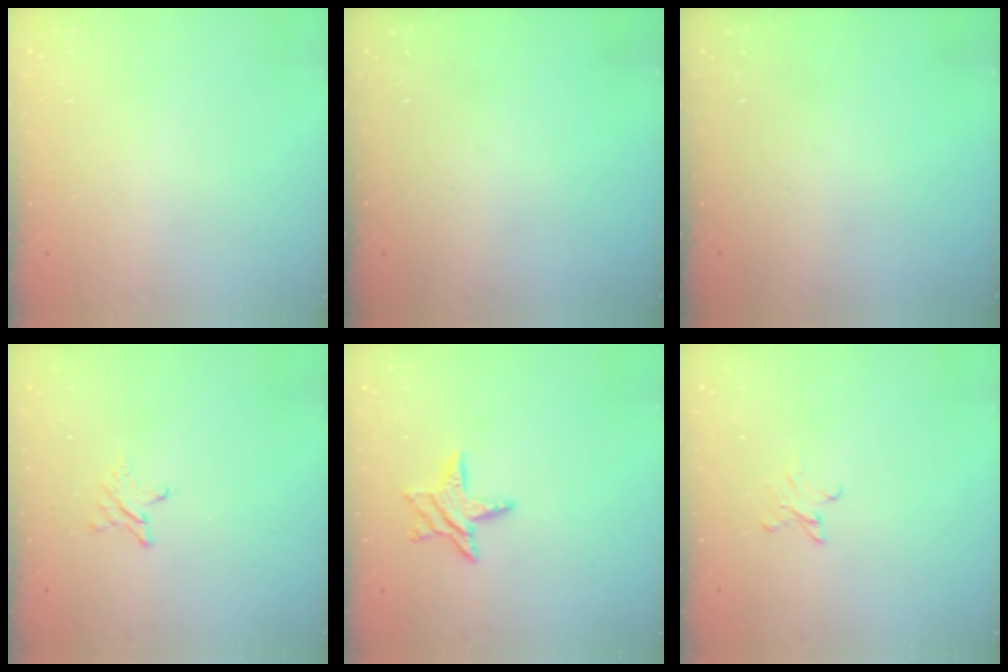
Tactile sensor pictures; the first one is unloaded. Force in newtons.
{"total": 0.0}
{"total": 0.0}
{"total": 2.8, "press": 2.8, "slide": 0.3}
{"total": 7.1, "press": 7.1, "slide": 0.1}
{"total": 2.8, "press": 2.8, "slide": 0.3}